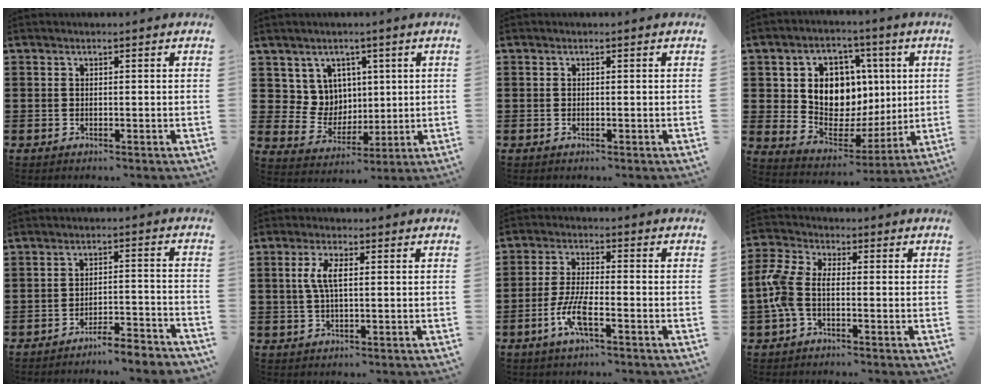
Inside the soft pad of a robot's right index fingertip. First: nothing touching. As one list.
[{"total": 7.5, "force": [2.5, 6.9, 1.5], "torque": [-0.062, -0.013, 0.053]}, {"total": 0.0}, {"total": 9.4, "force": [2.9, 7.9, 4.3], "torque": [-0.093, -0.010, 0.057]}, {"total": 4.2, "force": [-4.0, -0.4, 0.9], "torque": [-0.020, -0.005, -0.082]}, {"total": 4.4, "force": [0.8, 1.5, 4.1], "torque": [-0.090, 0.003, 0.009]}, {"total": 6.3, "force": [-2.9, 1.6, 5.4], "torque": [-0.121, -0.010, -0.058]}, {"total": 5.7, "force": [-1.4, 3.0, 4.7], "torque": [-0.132, -0.005, -0.039]}]